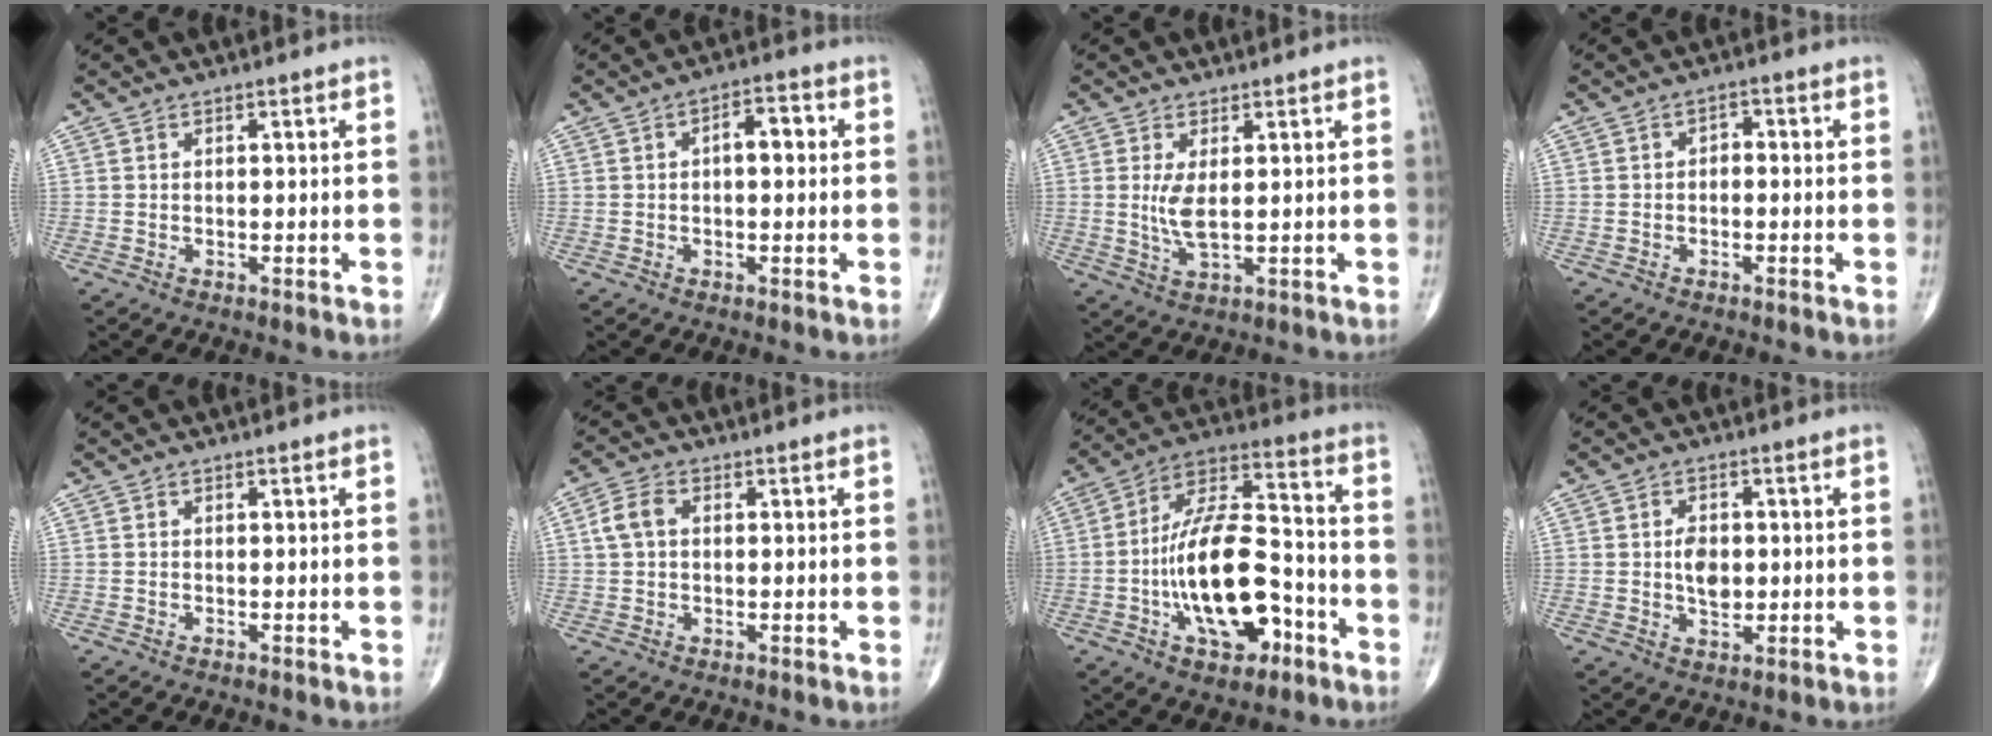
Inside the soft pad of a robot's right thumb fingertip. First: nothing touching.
{"total": 4.9, "force": [0.5, 2.4, 4.2], "torque": [-0.049, 0.015, -0.001]}
{"total": 4.4, "force": [0.6, 1.4, 4.2], "torque": [-0.088, -0.016, 0.017]}
{"total": 1.9, "force": [-0.4, 1.2, 1.4], "torque": [-0.007, 0.012, -0.014]}
{"total": 0.0}
{"total": 4.3, "force": [0.6, 2.9, 3.1], "torque": [-0.067, 0.013, 0.008]}
{"total": 19.4, "force": [-5.9, 9.2, 16.1], "torque": [-0.263, 0.046, -0.098]}
{"total": 5.0, "force": [0.1, 3.2, 3.8], "torque": [-0.047, -0.002, 0.001]}